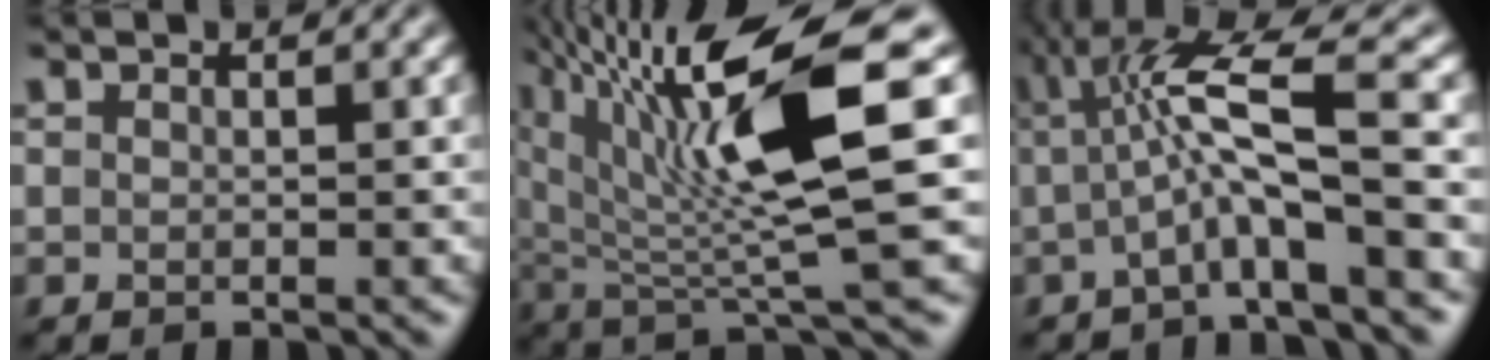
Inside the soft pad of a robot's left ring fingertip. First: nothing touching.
{"total": 13.1, "force": [4.1, 2.6, 12.2], "torque": [-0.197, 0.007, 0.073]}
{"total": 7.3, "force": [-0.2, 1.2, 7.2], "torque": [-0.124, 0.017, -0.010]}